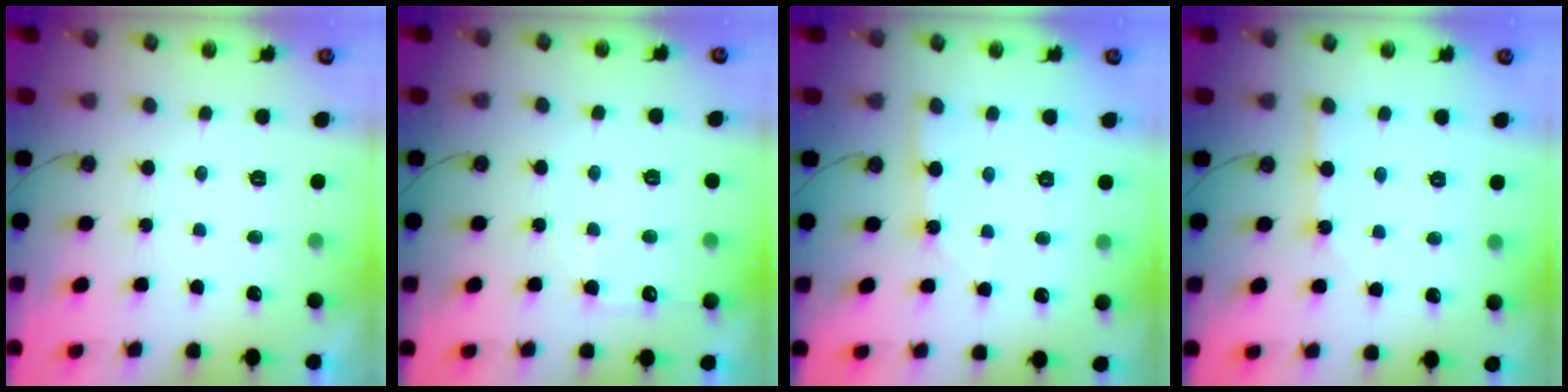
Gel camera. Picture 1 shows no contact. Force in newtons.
{"total": 6.9, "press": 6.9, "slide": 0.6}
{"total": 2.5, "press": 2.5, "slide": 0.3}
{"total": 2.8, "press": 2.8, "slide": 0.2}